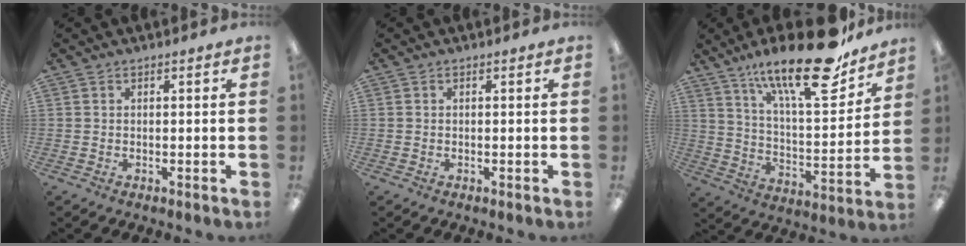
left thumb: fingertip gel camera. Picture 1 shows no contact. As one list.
[{"total": 0.0}, {"total": 23.1, "force": [16.3, 6.4, 15.1], "torque": [-0.236, -0.105, 0.267]}]